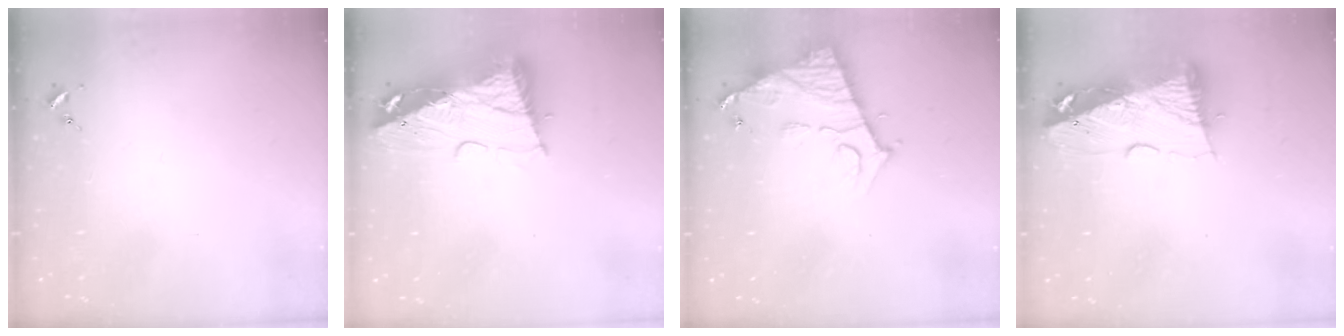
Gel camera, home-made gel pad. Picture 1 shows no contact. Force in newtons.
{"total": 16.3, "press": 16.1, "slide": 2.0}
{"total": 11.7, "press": 11.6, "slide": 0.8}
{"total": 14.8, "press": 14.7, "slide": 1.8}